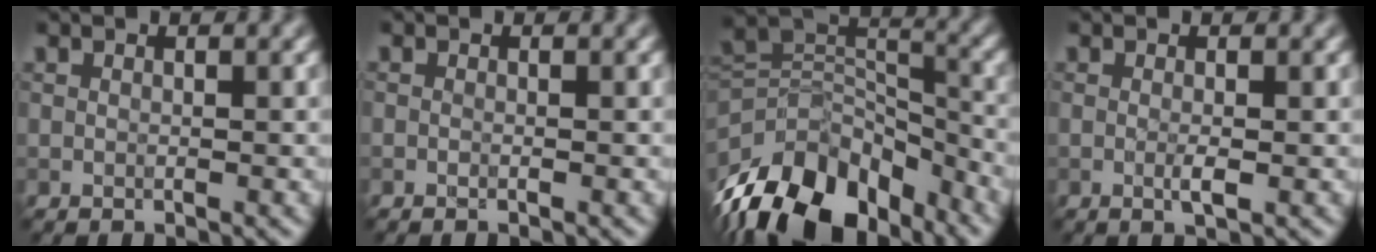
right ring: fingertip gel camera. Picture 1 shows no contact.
{"total": 0.0}
{"total": 13.7, "force": [-8.8, 7.6, 7.3], "torque": [-0.155, 0.011, -0.155]}
{"total": 1.3, "force": [-0.2, 0.2, 1.3], "torque": [-0.023, -0.005, -0.004]}